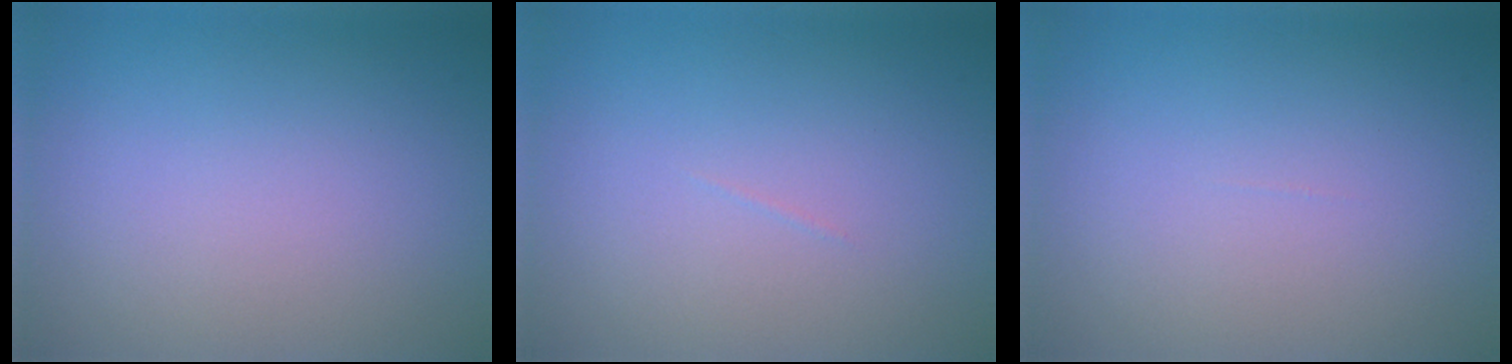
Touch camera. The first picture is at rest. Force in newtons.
{"total": 0.0}
{"total": 0.0}